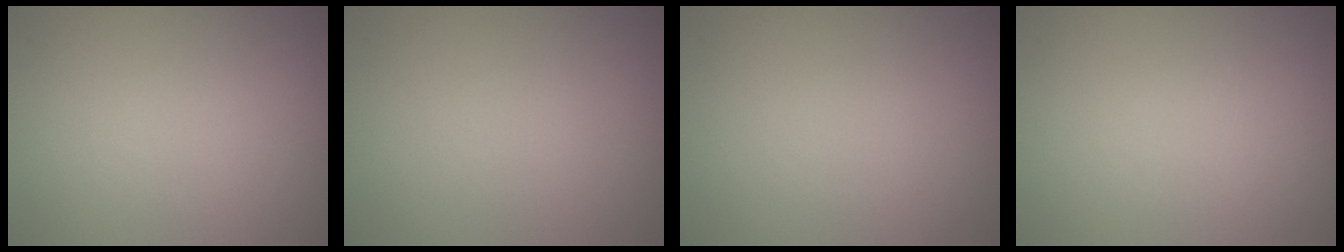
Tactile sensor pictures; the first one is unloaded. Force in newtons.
{"total": 0.0}
{"total": 0.0}
{"total": 0.0}